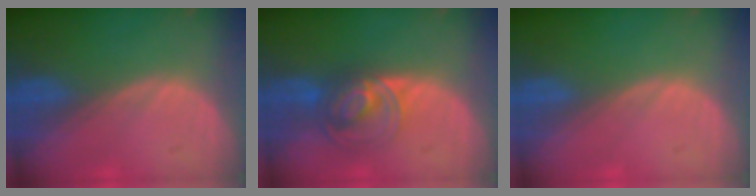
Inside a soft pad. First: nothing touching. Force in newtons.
{"total": 7.6, "press": 6.2, "slide": 4.3}
{"total": 0.0}